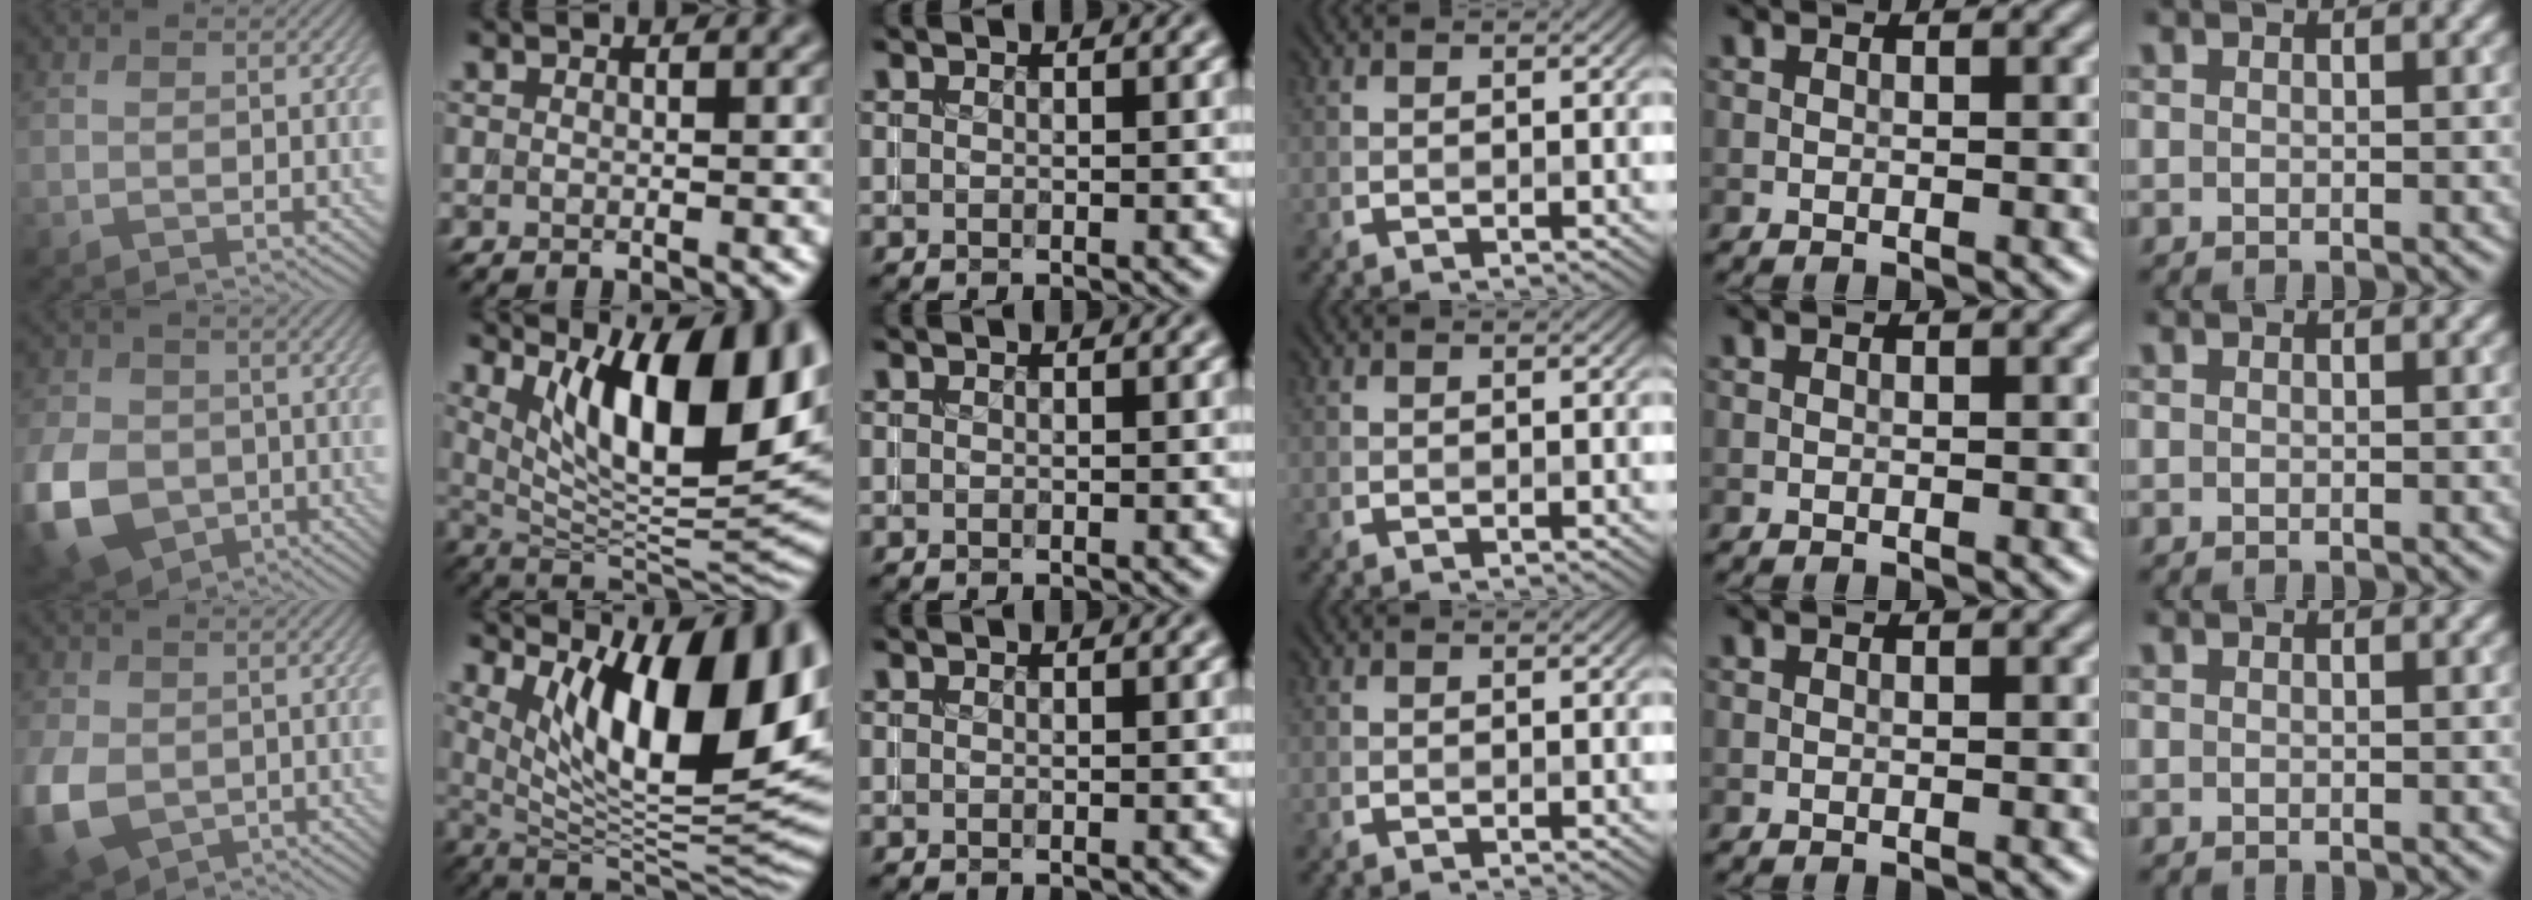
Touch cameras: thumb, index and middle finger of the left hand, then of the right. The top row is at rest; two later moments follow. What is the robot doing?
{"motion": "insert", "object": "coin"}